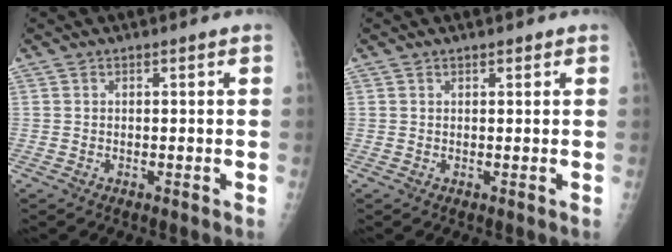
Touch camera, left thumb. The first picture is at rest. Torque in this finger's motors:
{"motor_torque": [-0.16, 0.06, -0.38, -0.06, 0.01]}